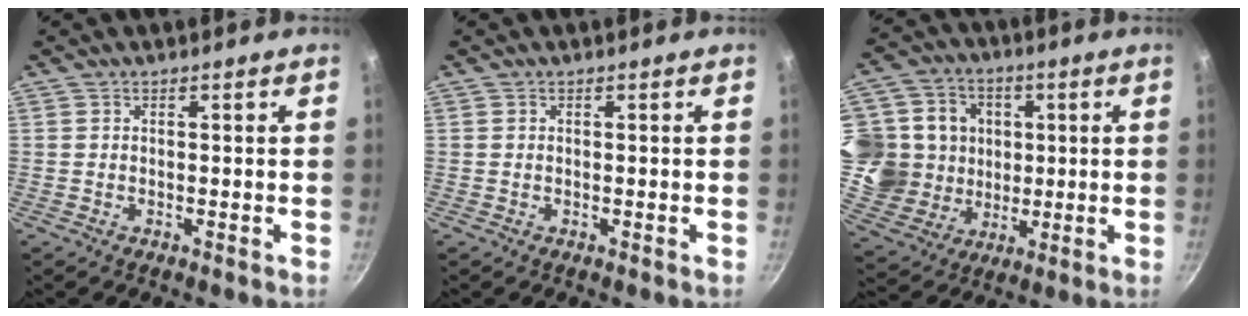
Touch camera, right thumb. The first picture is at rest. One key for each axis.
{"total": 0.0}
{"total": 16.6, "fx": 1.9, "fy": 14.9, "fz": 6.9, "tx": -0.108, "ty": 0.002, "tz": 0.038}